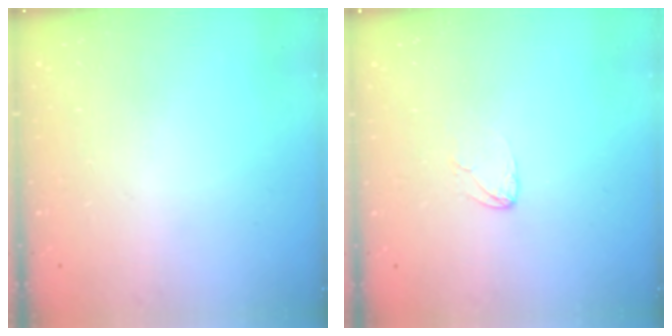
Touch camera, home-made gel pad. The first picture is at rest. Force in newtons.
{"total": 3.7, "press": 3.7, "slide": 0.2}